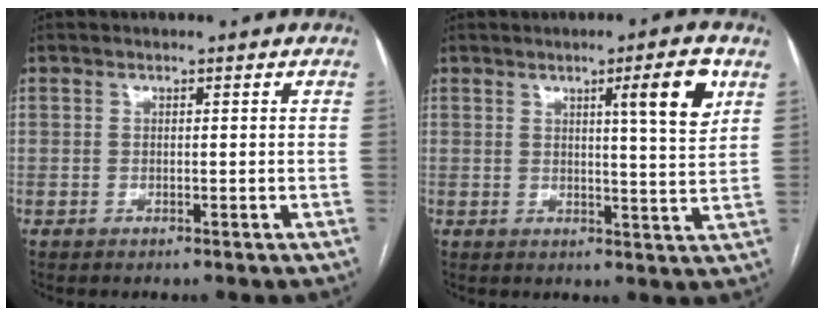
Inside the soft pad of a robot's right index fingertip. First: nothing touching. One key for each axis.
{"total": 7.4, "fx": 3.2, "fy": 0.2, "fz": 6.7, "tx": -0.093, "ty": -0.005, "tz": 0.043}